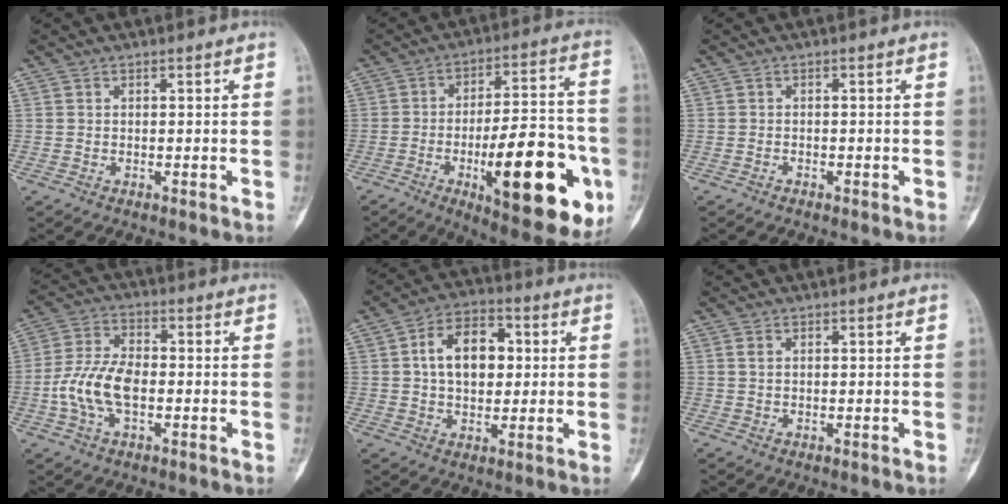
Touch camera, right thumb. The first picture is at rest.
{"total": 25.9, "force": [-8.4, 8.9, 22.9], "torque": [-0.287, 0.017, -0.106]}
{"total": 0.6, "force": [-0.4, 0.4, 0.2], "torque": [-0.008, 0.001, -0.010]}
{"total": 10.2, "force": [-2.0, 5.6, 8.3], "torque": [-0.171, 0.023, -0.042]}
{"total": 11.6, "force": [1.7, 7.6, 8.6], "torque": [-0.113, 0.014, 0.023]}
{"total": 1.1, "force": [0.4, 0.7, 0.8], "torque": [-0.020, 0.004, 0.011]}